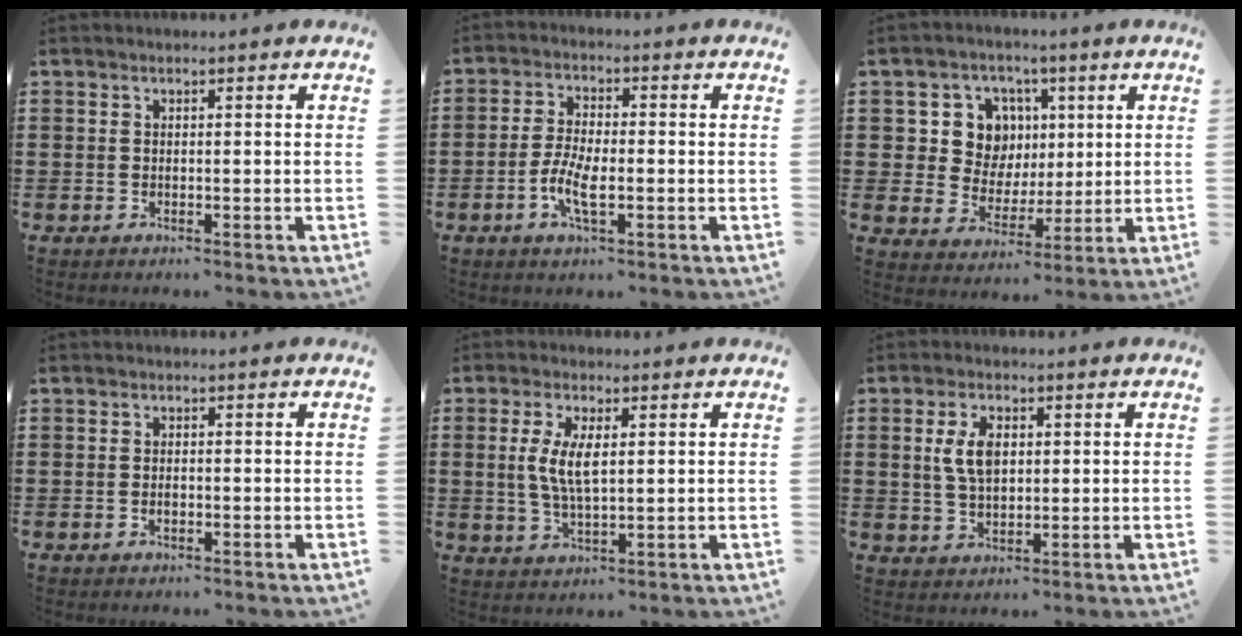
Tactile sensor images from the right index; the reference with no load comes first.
{"total": 5.5, "force": [-1.8, 2.0, 4.8], "torque": [-0.108, -0.005, -0.039]}
{"total": 9.3, "force": [2.4, 8.2, 3.7], "torque": [-0.087, 0.013, 0.047]}
{"total": 1.1, "force": [-0.3, 0.5, 0.9], "torque": [-0.018, -0.002, -0.005]}
{"total": 5.8, "force": [0.9, 2.3, 5.3], "torque": [-0.113, 0.005, 0.012]}
{"total": 5.7, "force": [1.1, 3.1, 4.6], "torque": [-0.105, 0.010, 0.016]}